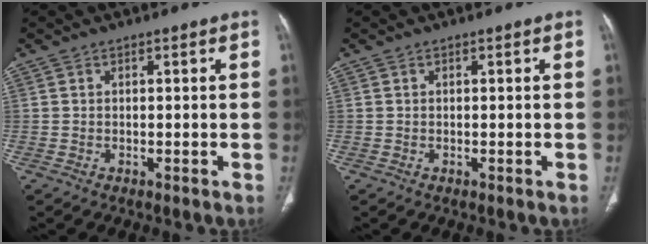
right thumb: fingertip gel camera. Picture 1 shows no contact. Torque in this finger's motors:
{"motor_torque": [0.03, 0.02, -0.04, -0.01, 0.02]}